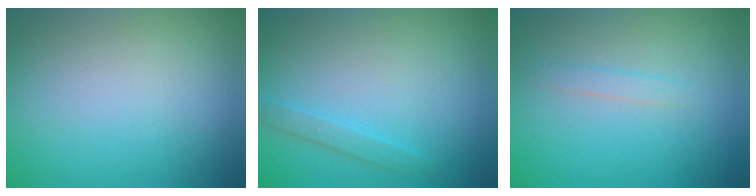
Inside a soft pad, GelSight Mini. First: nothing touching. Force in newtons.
{"total": 1.3, "press": 1.3, "slide": 0.1}
{"total": 0.9, "press": 0.8, "slide": 0.1}